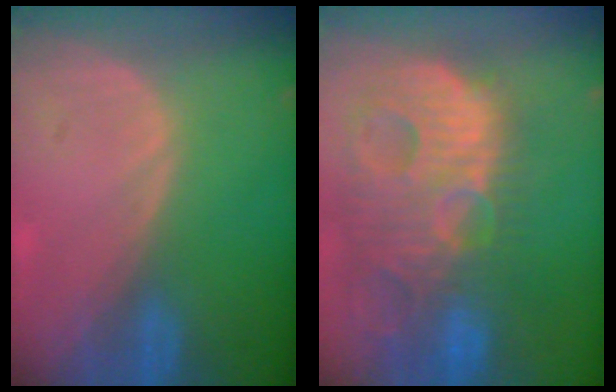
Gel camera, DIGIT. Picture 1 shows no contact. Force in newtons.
{"total": 14.6, "press": 12.6, "slide": 7.3}